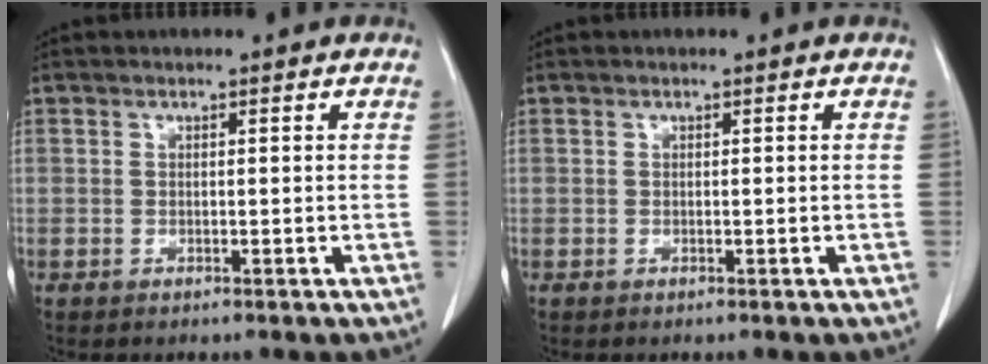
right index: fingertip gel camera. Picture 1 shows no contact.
{"total": 0.0}